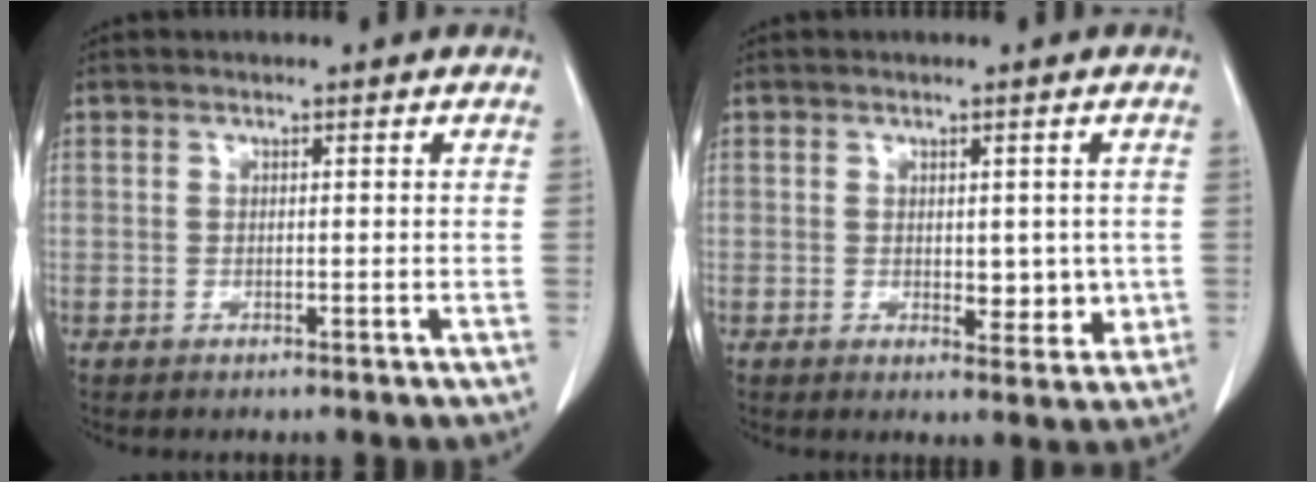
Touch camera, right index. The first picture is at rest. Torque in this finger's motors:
{"motor_torque": [0.07, 0.15, 0.07, 0.02]}